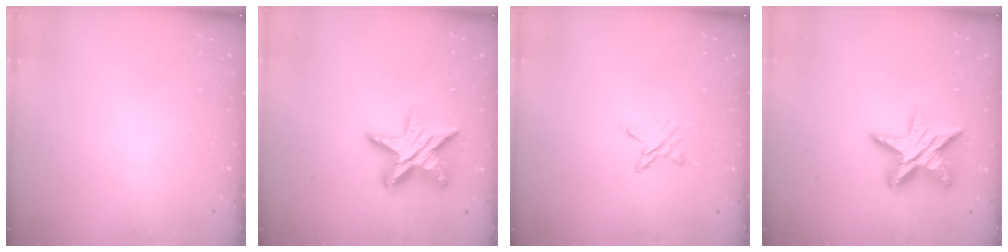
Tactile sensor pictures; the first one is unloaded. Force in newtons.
{"total": 14.8, "press": 14.8, "slide": 1.2}
{"total": 4.5, "press": 4.5, "slide": 0.4}
{"total": 14.8, "press": 14.8, "slide": 1.2}